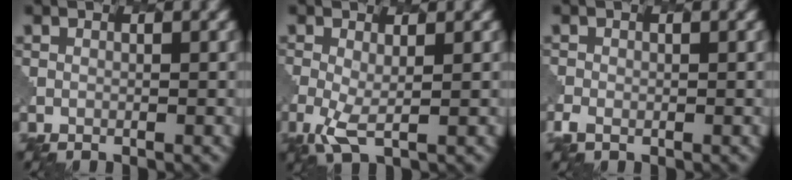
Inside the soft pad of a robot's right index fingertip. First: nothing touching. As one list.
[{"total": 2.5, "force": [-0.4, 0.8, 2.3], "torque": [-0.060, -0.013, -0.007]}, {"total": 1.3, "force": [-0.6, 0.9, 0.6], "torque": [-0.016, -0.004, -0.014]}]